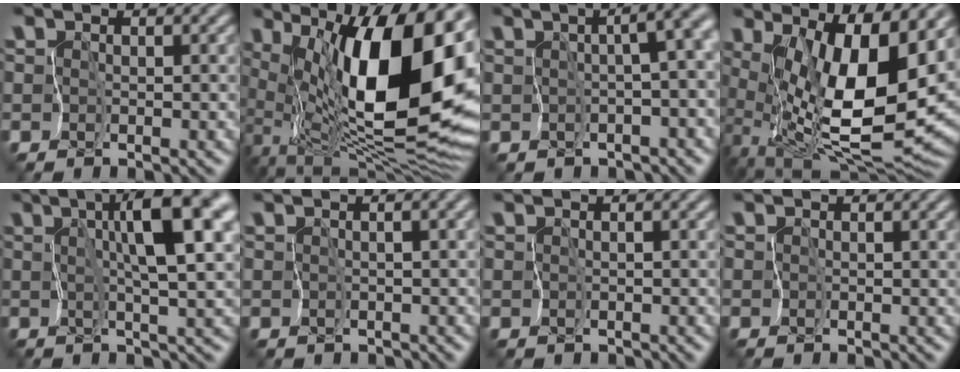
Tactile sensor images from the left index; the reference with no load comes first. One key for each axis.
{"total": 16.3, "fx": 4.0, "fy": 5.5, "fz": 14.8, "tx": -0.213, "ty": -0.004, "tz": 0.068}
{"total": 4.6, "fx": -0.7, "fy": 1.4, "fz": 4.4, "tx": -0.050, "ty": 0.004, "tz": -0.007}
{"total": 13.2, "fx": 2.4, "fy": 4.1, "fz": 12.3, "tx": -0.197, "ty": -0.024, "tz": 0.058}
{"total": 8.8, "fx": 2.6, "fy": 1.3, "fz": 8.3, "tx": -0.131, "ty": 0.015, "tz": 0.043}
{"total": 2.4, "fx": -0.1, "fy": 1.3, "fz": 2.0, "tx": -0.013, "ty": -0.003, "tz": 0.000}
{"total": 0.0}
{"total": 0.5, "fx": 0.0, "fy": 0.2, "fz": 0.5, "tx": -0.008, "ty": -0.001, "tz": 0.000}